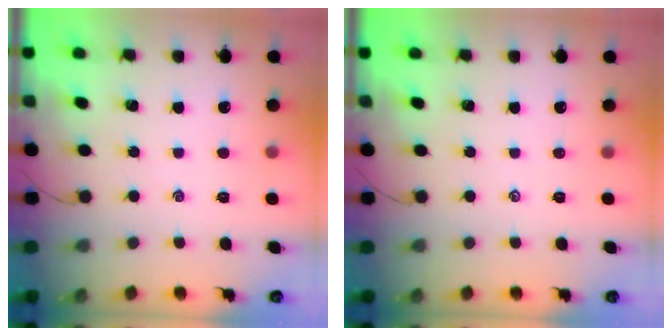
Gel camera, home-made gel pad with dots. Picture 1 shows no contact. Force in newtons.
{"total": 0.0}